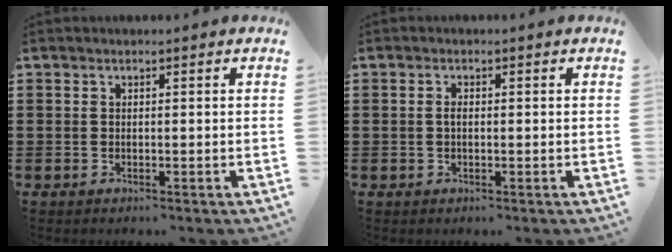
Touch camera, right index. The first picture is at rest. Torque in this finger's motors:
{"motor_torque": [0.31, 0.28, 0.17, 0.04]}